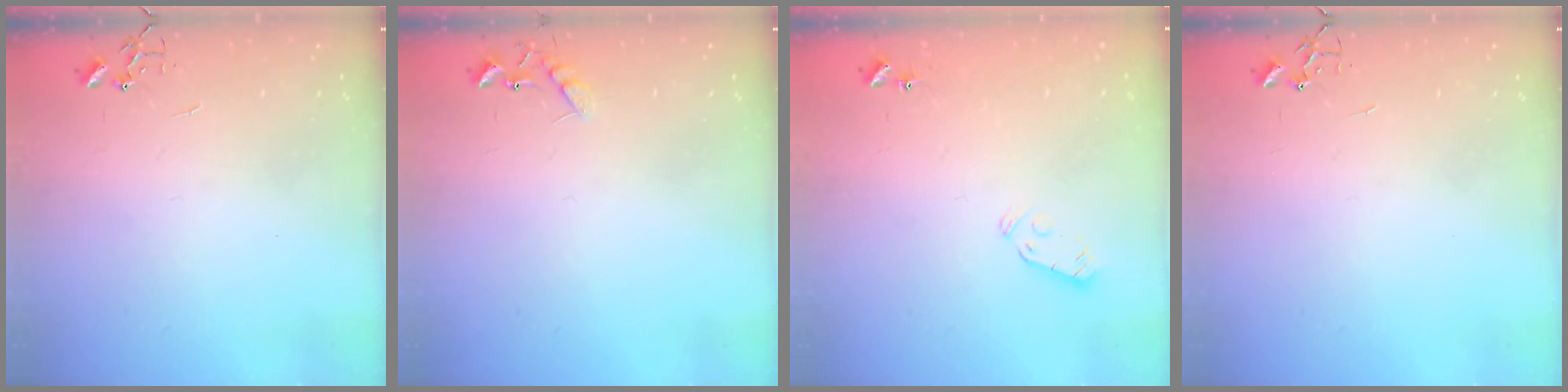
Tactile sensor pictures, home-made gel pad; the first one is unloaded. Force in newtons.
{"total": 7.6, "press": 7.6, "slide": 0.7}
{"total": 3.9, "press": 3.8, "slide": 0.9}
{"total": 0.0}